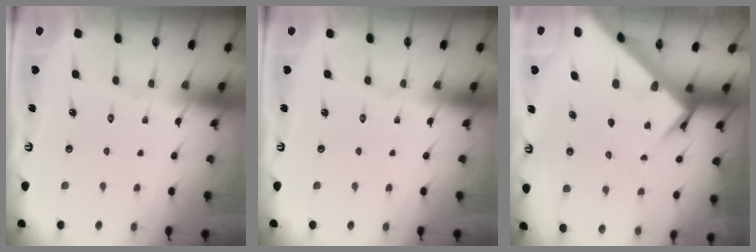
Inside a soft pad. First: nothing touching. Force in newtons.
{"total": 0.0}
{"total": 5.6, "press": 5.6, "slide": 0.3}